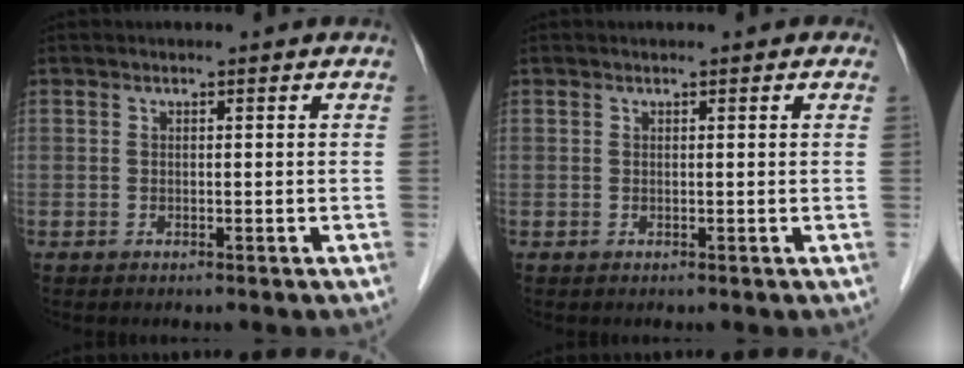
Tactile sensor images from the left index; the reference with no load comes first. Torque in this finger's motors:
{"motor_torque": [0.69, -0.71, 0.14, 0.01]}